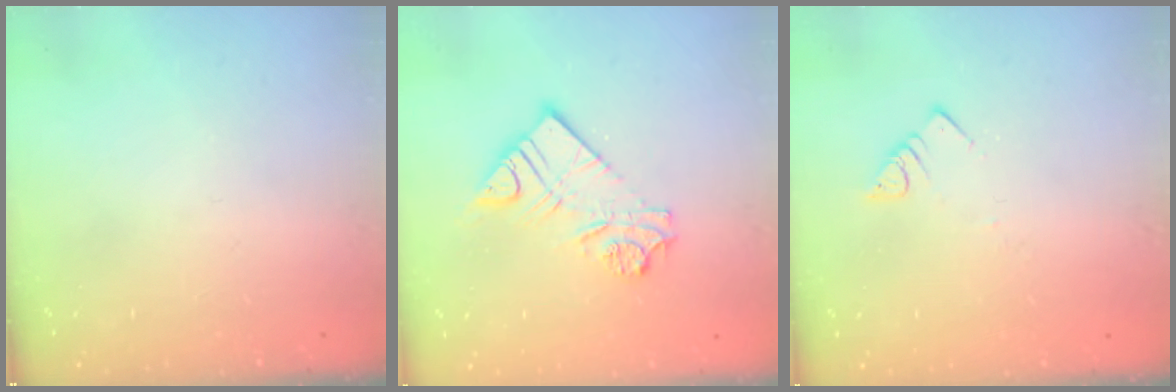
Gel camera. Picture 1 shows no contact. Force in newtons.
{"total": 13.3, "press": 13.3, "slide": 1.4}
{"total": 3.0, "press": 3.0, "slide": 0.1}